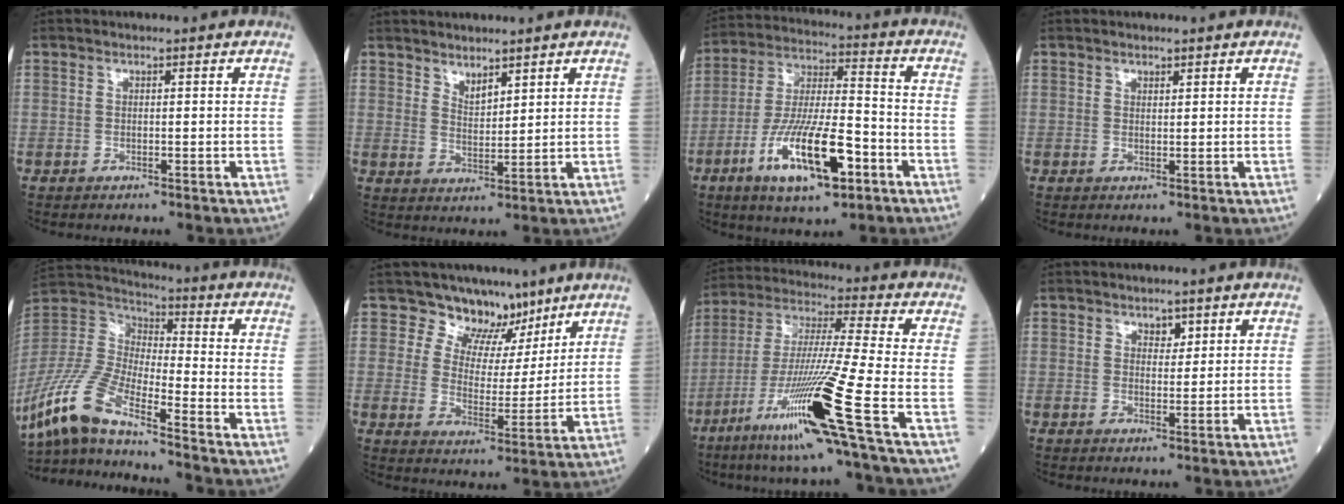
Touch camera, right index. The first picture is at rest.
{"total": 3.3, "force": [2.8, 1.0, 1.5], "torque": [-0.030, -0.008, 0.058]}
{"total": 15.4, "force": [-6.8, 3.6, 13.4], "torque": [-0.259, -0.011, -0.115]}
{"total": 0.8, "force": [0.7, 0.3, 0.2], "torque": [-0.005, -0.004, 0.011]}
{"total": 13.4, "force": [-10.6, 1.0, 8.2], "torque": [-0.194, -0.008, -0.209]}
{"total": 8.0, "force": [6.4, 4.5, 1.9], "torque": [-0.022, -0.007, 0.104]}
{"total": 17.9, "force": [-8.5, -2.3, 15.6], "torque": [-0.324, -0.038, -0.161]}
{"total": 2.0, "force": [1.3, 1.1, 1.1], "torque": [-0.011, -0.002, 0.021]}